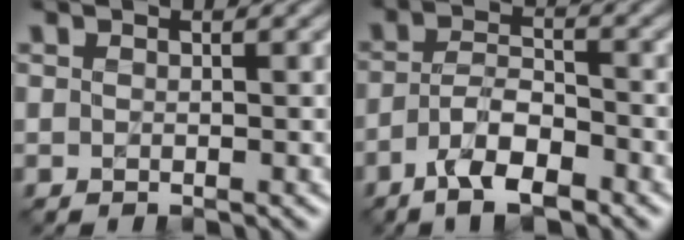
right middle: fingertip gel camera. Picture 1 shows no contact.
{"total": 5.4, "force": [-3.5, 1.8, 3.7], "torque": [-0.069, 0.005, -0.066]}